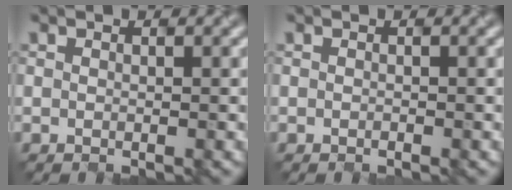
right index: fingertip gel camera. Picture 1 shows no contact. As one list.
[{"total": 0.5, "force": [-0.1, 0.4, 0.4], "torque": [-0.005, 0.011, -0.001]}]